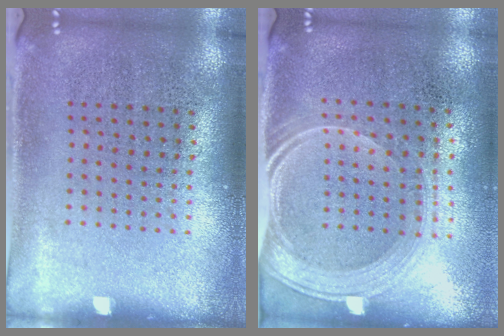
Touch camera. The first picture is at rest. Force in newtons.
{"total": 2.0, "press": 1.7, "slide": 1.1}